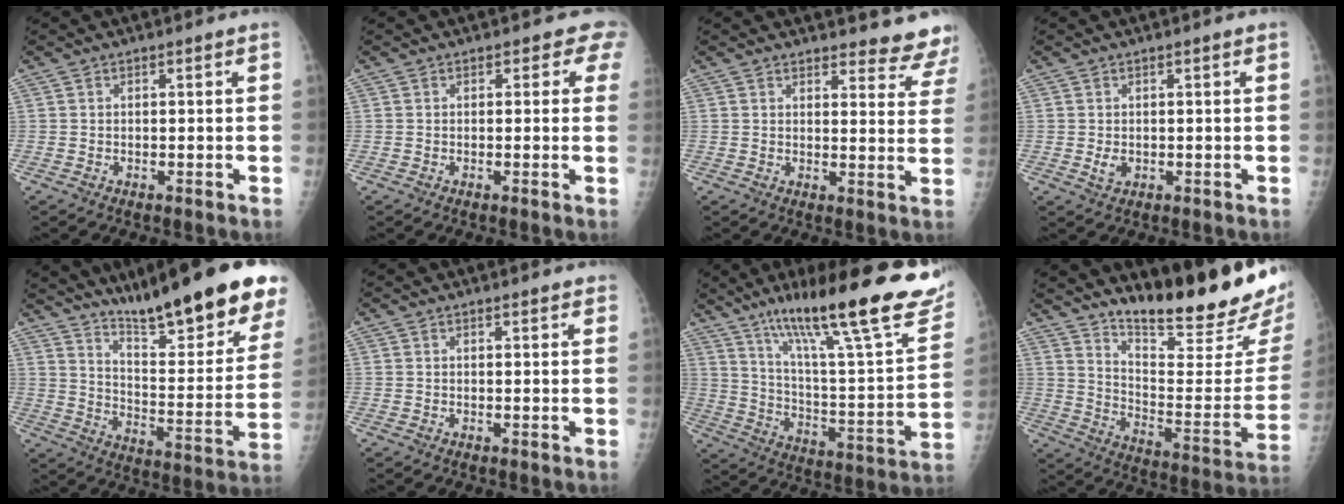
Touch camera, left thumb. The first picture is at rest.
{"total": 2.7, "force": [1.5, 1.9, 1.2], "torque": [0.016, -0.005, -0.001]}
{"total": 10.2, "force": [9.9, 2.2, 0.8], "torque": [0.034, -0.081, 0.086]}
{"total": 2.0, "force": [-0.1, 1.4, 1.5], "torque": [-0.023, -0.004, 0.001]}
{"total": 25.5, "force": [18.7, 4.4, 16.7], "torque": [-0.215, -0.101, 0.276]}
{"total": 1.5, "force": [1.3, 0.4, 0.6], "torque": [-0.002, -0.002, 0.015]}
{"total": 30.7, "force": [19.6, 5.6, 22.9], "torque": [-0.327, -0.053, 0.300]}
{"total": 24.6, "force": [19.9, 3.6, 13.9], "torque": [-0.184, -0.159, 0.291]}